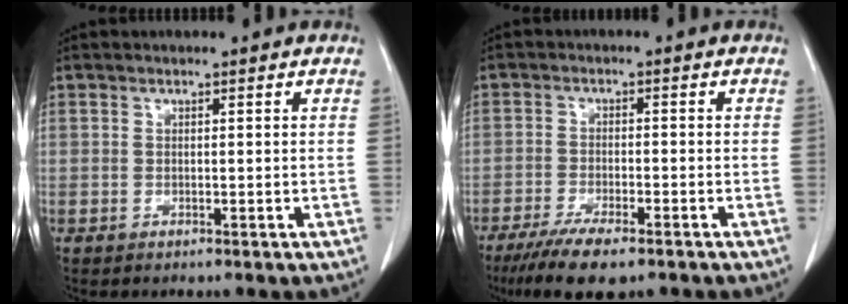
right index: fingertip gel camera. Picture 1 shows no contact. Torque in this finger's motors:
{"motor_torque": [0.05, -0.13, 0.40, 0.10]}